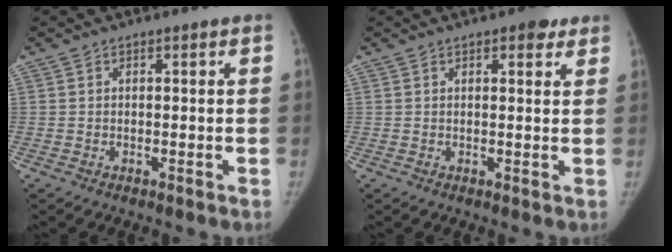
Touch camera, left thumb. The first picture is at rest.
{"total": 3.5, "force": [2.1, 1.5, 2.2], "torque": [-0.015, -0.007, 0.023]}